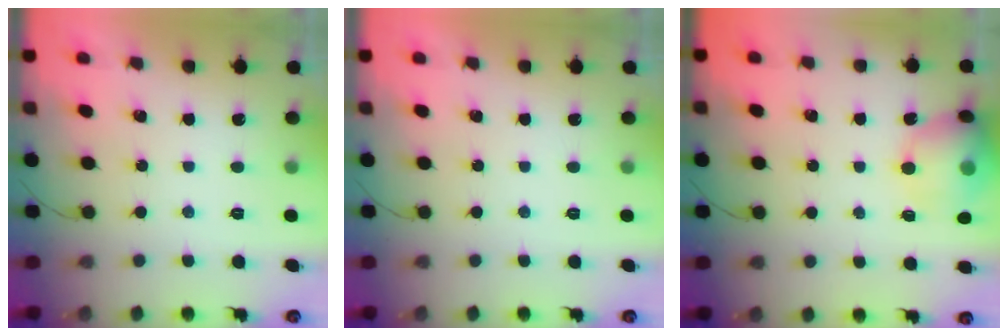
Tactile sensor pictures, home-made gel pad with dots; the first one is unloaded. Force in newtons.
{"total": 0.0}
{"total": 13.9, "press": 13.7, "slide": 2.4}